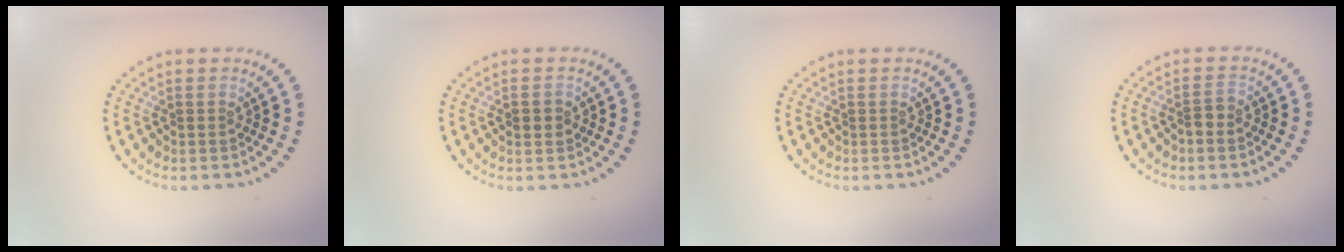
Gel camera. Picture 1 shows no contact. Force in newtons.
{"total": 1.8, "press": 1.8, "slide": 0.0}
{"total": 0.0}
{"total": 1.5, "press": 1.2, "slide": 0.8}